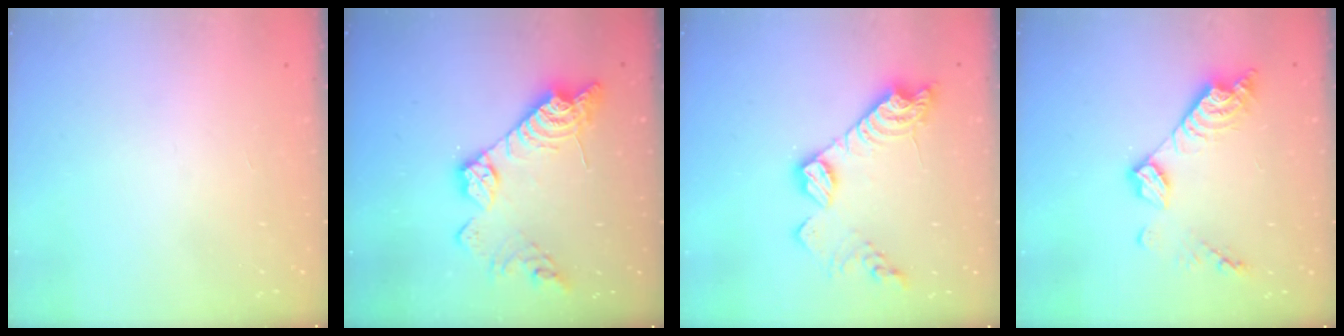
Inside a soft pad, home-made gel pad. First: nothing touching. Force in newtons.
{"total": 16.6, "press": 16.5, "slide": 1.3}
{"total": 14.8, "press": 14.8, "slide": 0.8}
{"total": 11.4, "press": 11.3, "slide": 0.9}